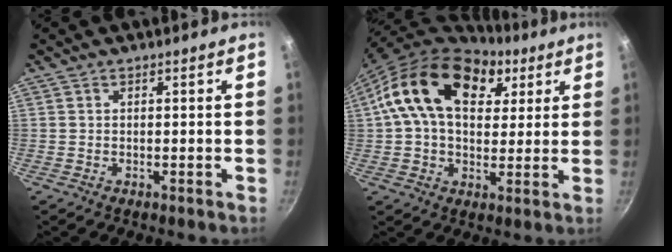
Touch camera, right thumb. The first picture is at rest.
{"total": 20.5, "force": [7.3, 13.4, 13.7], "torque": [-0.213, 0.003, 0.108]}